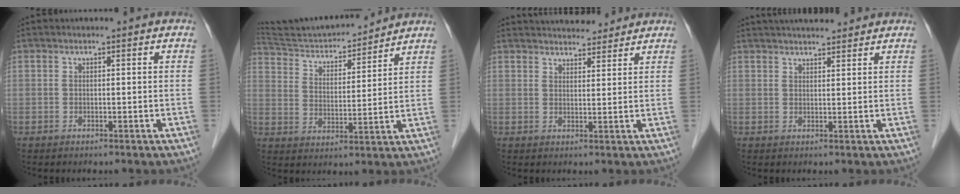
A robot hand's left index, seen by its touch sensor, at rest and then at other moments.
{"total": 15.6, "force": [14.9, 2.1, 4.3], "torque": [-0.075, 0.016, 0.247]}
{"total": 8.7, "force": [8.2, 2.2, 1.9], "torque": [-0.017, 0.015, 0.110]}
{"total": 8.1, "force": [7.3, 1.5, 3.1], "torque": [-0.045, 0.027, 0.105]}